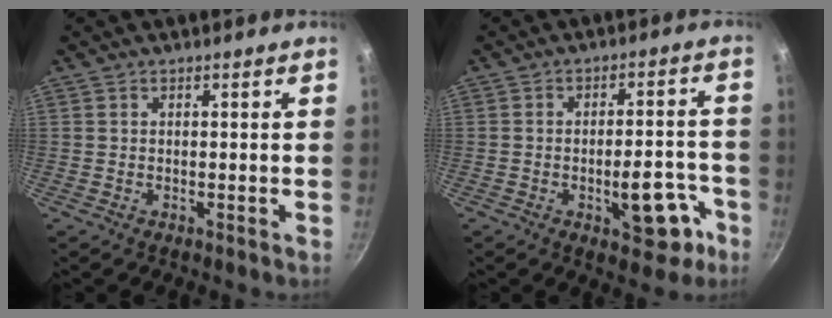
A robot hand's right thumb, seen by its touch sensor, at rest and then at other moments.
{"total": 10.6, "force": [-4.5, 4.9, 8.3], "torque": [-0.075, 0.037, -0.053]}